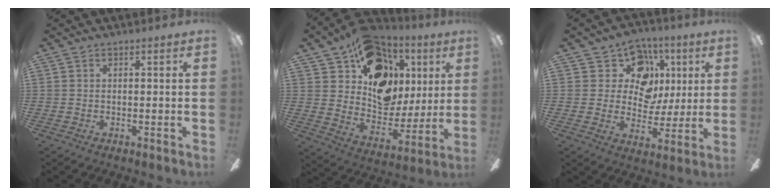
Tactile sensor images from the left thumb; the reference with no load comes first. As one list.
[{"total": 18.6, "force": [9.4, 13.5, 8.7], "torque": [-0.137, -0.049, 0.184]}, {"total": 13.9, "force": [5.3, 11.1, 6.4], "torque": [-0.094, -0.013, 0.102]}]